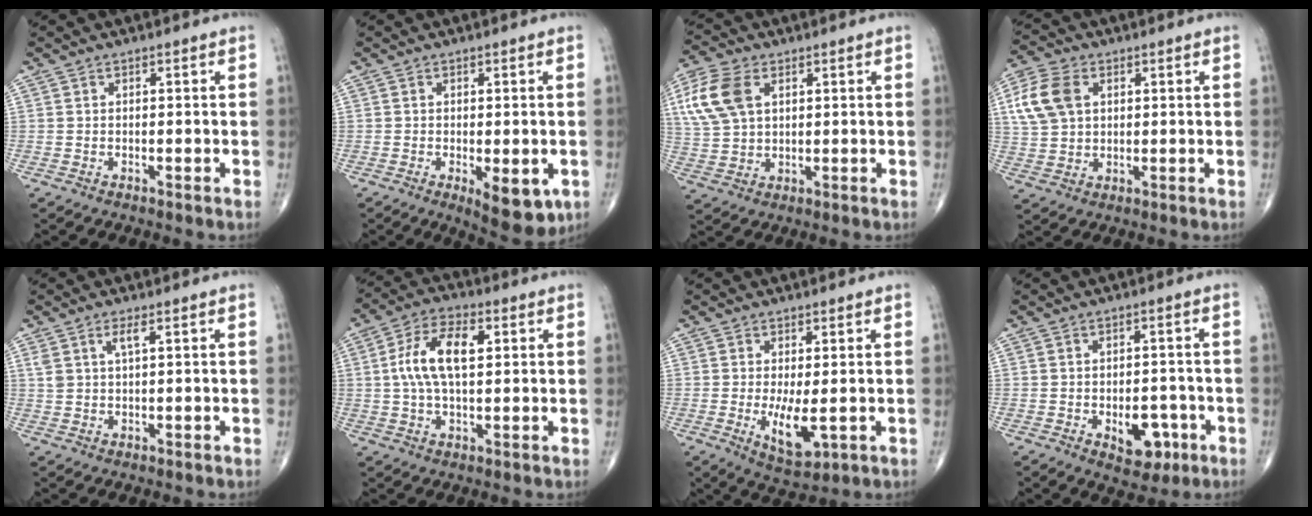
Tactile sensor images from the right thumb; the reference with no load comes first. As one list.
[{"total": 8.2, "force": [-2.6, 3.3, 7.0], "torque": [-0.083, -0.015, -0.030]}, {"total": 11.3, "force": [3.9, 7.0, 7.9], "torque": [-0.173, 0.002, 0.079]}, {"total": 9.7, "force": [2.9, 6.7, 6.5], "torque": [-0.131, 0.004, 0.055]}, {"total": 2.8, "force": [1.4, 0.7, 2.4], "torque": [-0.053, 0.000, 0.030]}, {"total": 11.2, "force": [1.9, 5.5, 9.6], "torque": [-0.187, 0.016, 0.032]}, {"total": 6.9, "force": [-0.9, 2.6, 6.3], "torque": [-0.109, -0.021, -0.004]}, {"total": 7.3, "force": [-2.6, 4.4, 5.2], "torque": [-0.045, 0.015, -0.026]}]